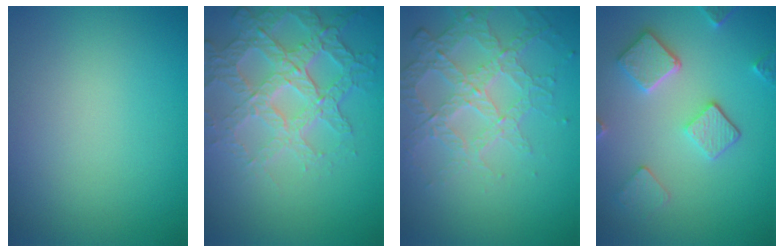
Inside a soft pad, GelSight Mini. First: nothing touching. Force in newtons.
{"total": 5.8, "press": 4.9, "slide": 3.1}
{"total": 3.8, "press": 3.5, "slide": 1.3}
{"total": 4.9, "press": 3.8, "slide": 3.2}